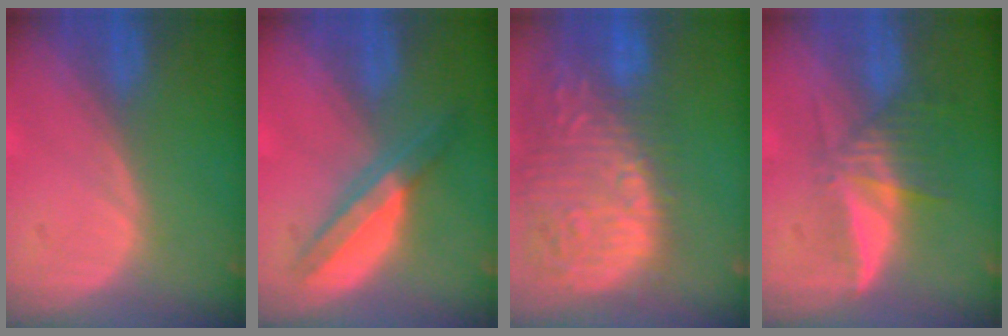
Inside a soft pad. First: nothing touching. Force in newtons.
{"total": 6.0, "press": 5.4, "slide": 2.7}
{"total": 15.7, "press": 12.9, "slide": 9.0}
{"total": 6.2, "press": 5.5, "slide": 2.8}